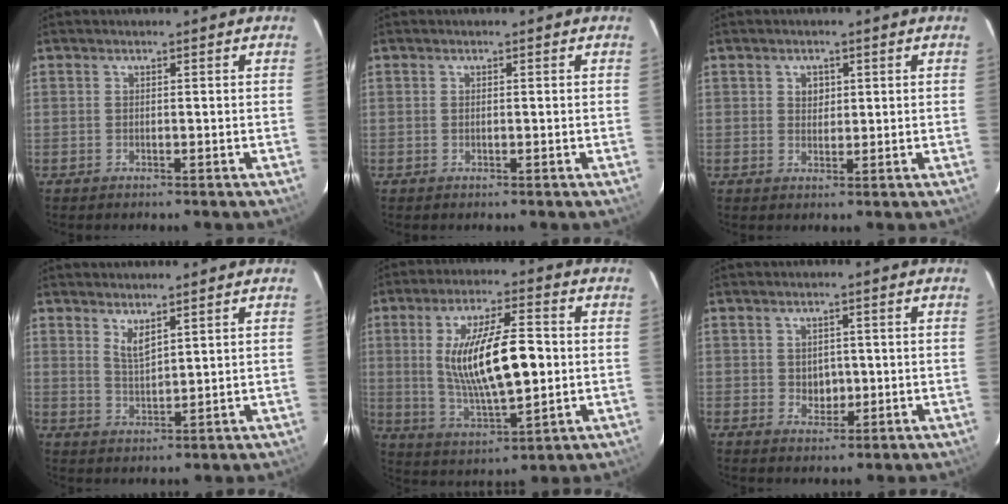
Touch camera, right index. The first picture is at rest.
{"total": 0.5, "force": [0.1, 0.3, 0.4], "torque": [-0.009, 0.001, 0.002]}
{"total": 2.4, "force": [0.8, 2.0, 1.1], "torque": [-0.012, 0.006, 0.015]}
{"total": 3.7, "force": [2.7, 0.9, 2.4], "torque": [-0.045, -0.006, 0.050]}
{"total": 16.5, "force": [0.7, 5.2, 15.6], "torque": [-0.286, -0.004, 0.026]}
{"total": 3.4, "force": [-0.1, 3.0, 1.6], "torque": [-0.023, 0.001, 0.004]}